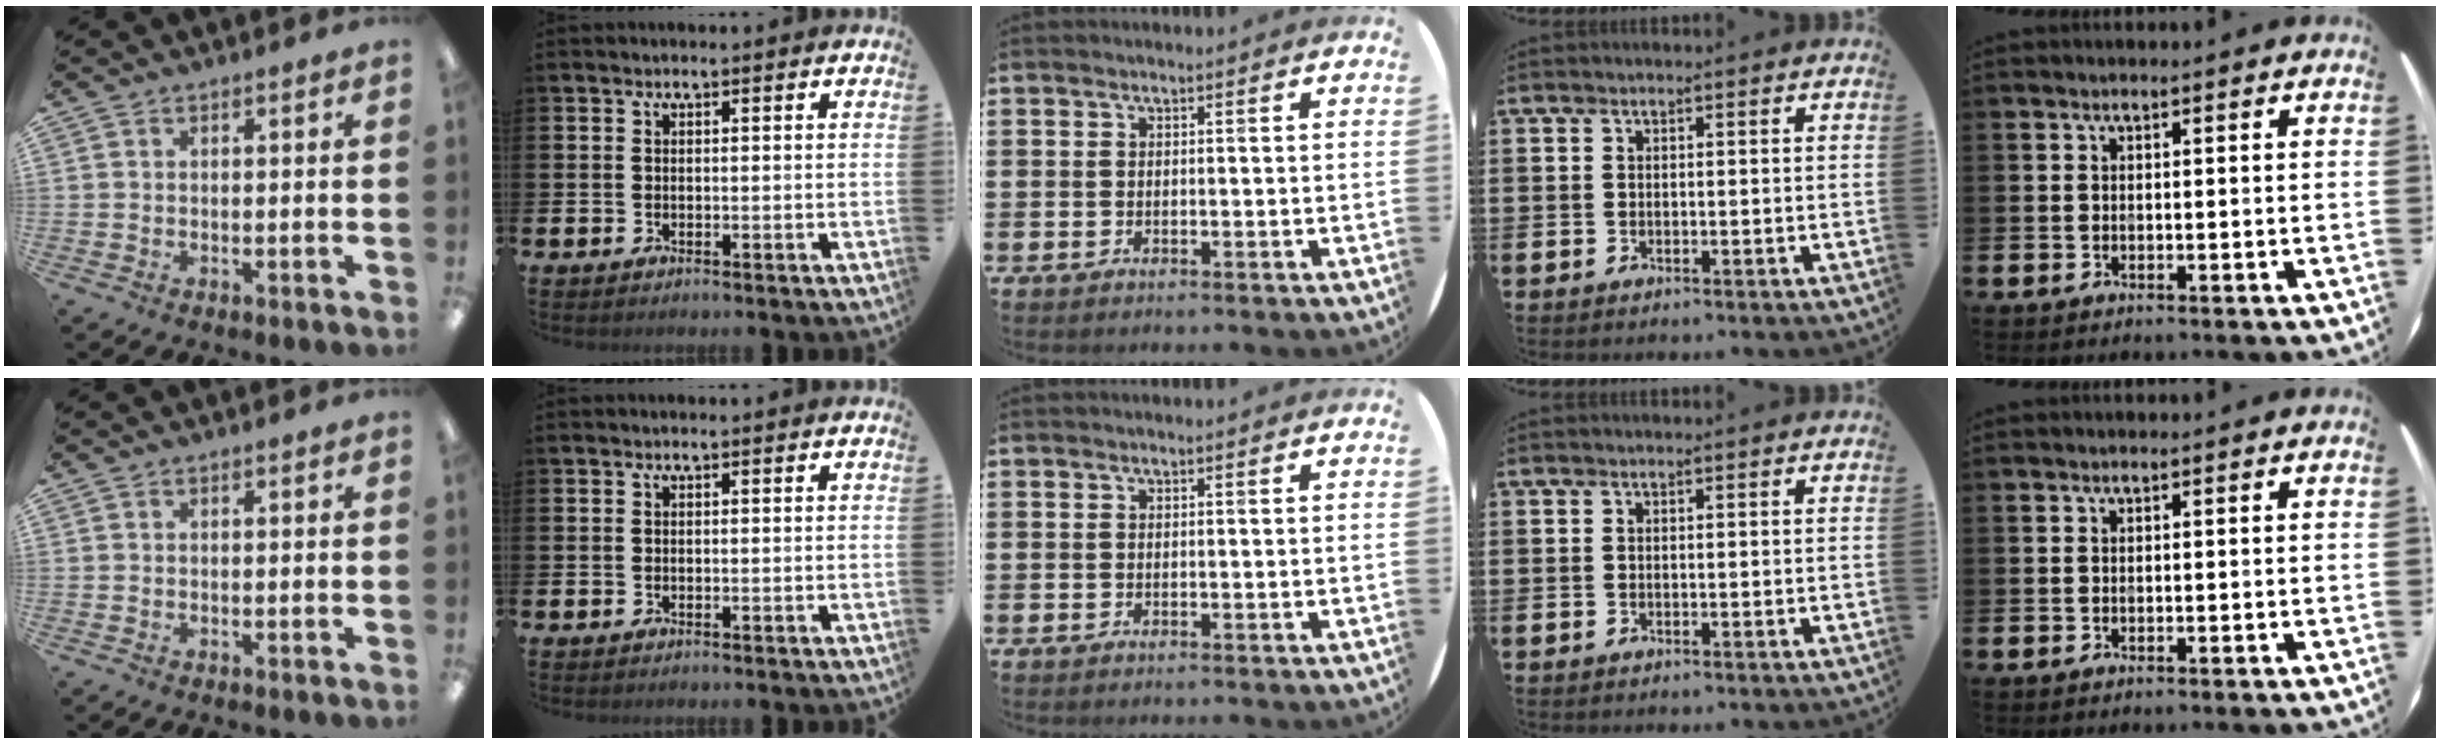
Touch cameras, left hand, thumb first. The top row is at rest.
{}